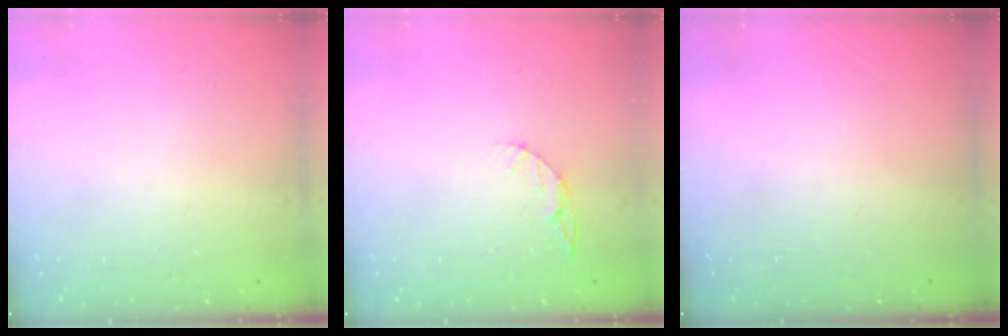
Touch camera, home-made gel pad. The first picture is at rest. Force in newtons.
{"total": 5.0, "press": 5.0, "slide": 0.4}
{"total": 0.0}